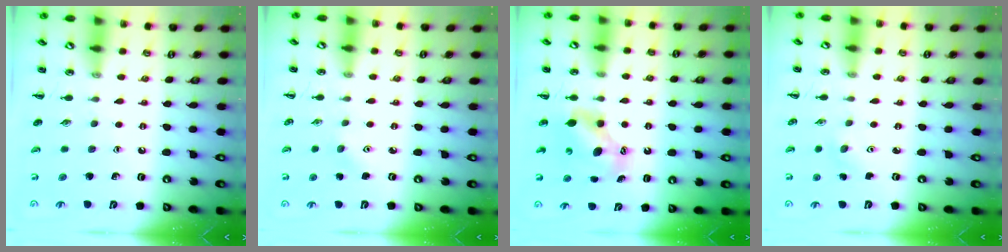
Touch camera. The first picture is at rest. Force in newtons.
{"total": 3.2, "press": 3.1, "slide": 0.8}
{"total": 7.4, "press": 7.4, "slide": 0.9}
{"total": 3.2, "press": 3.1, "slide": 0.8}